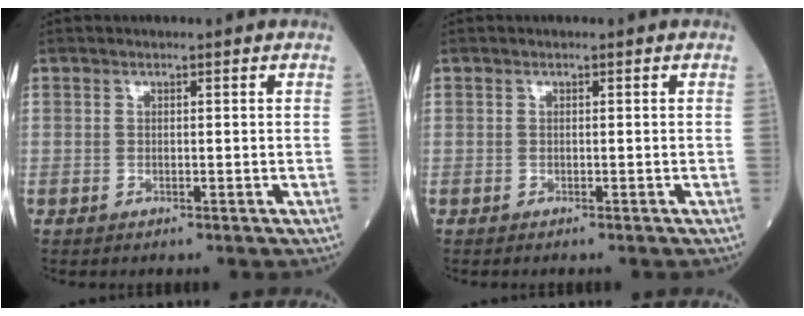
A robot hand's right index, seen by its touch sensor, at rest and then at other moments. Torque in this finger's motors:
{"motor_torque": [0.05, 0.00, -0.02, 0.01]}